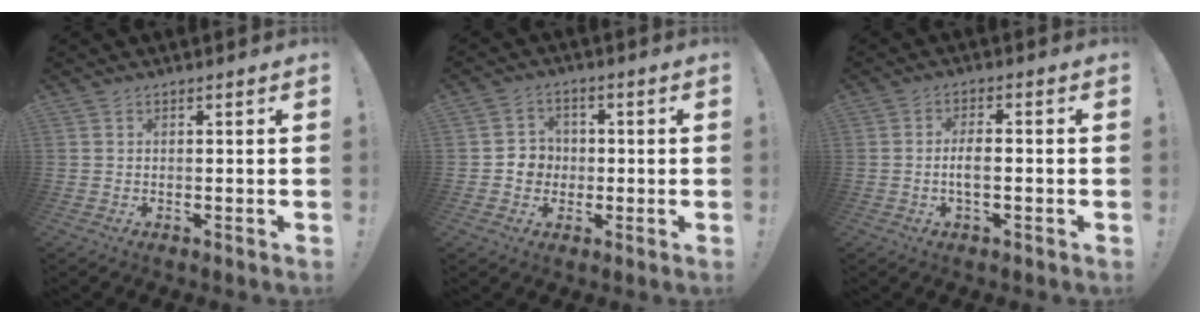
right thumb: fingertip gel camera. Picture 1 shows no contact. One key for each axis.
{"total": 5.8, "fx": -1.1, "fy": 5.5, "fz": 1.4, "tx": -0.017, "ty": 0.012, "tz": -0.018}
{"total": 4.4, "fx": -1.1, "fy": 1.4, "fz": 4.0, "tx": -0.085, "ty": 0.000, "tz": -0.022}